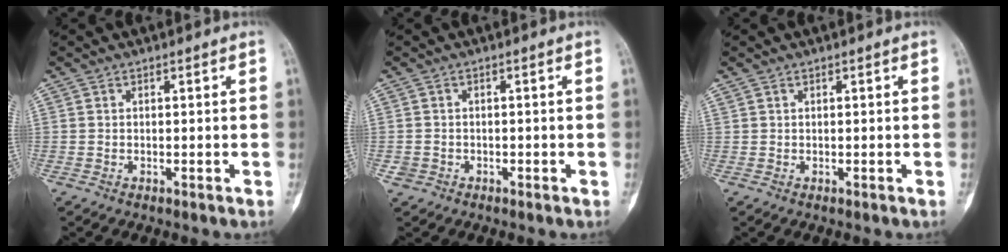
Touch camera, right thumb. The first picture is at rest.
{"total": 1.4, "force": [-0.6, 1.3, 0.2], "torque": [-0.002, 0.007, -0.013]}
{"total": 0.0}